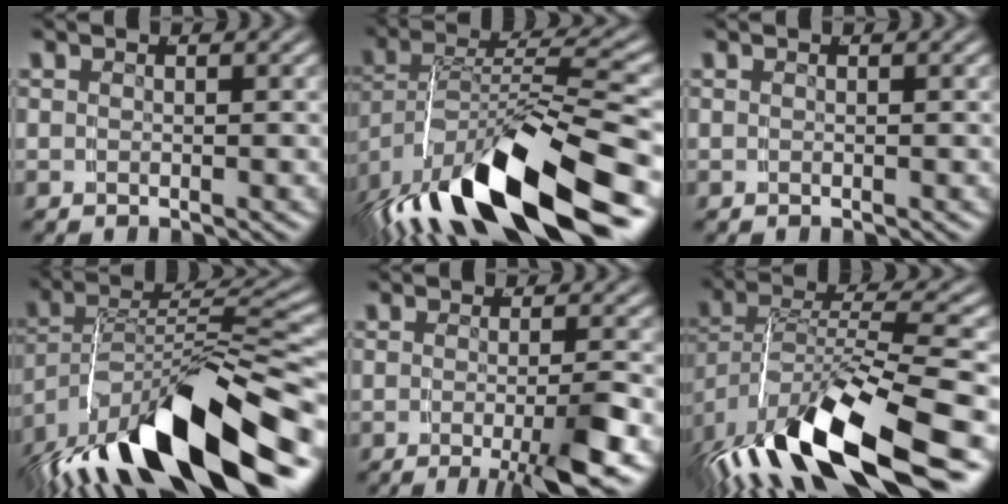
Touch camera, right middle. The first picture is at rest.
{"total": 11.5, "force": [-5.2, 4.7, 9.2], "torque": [-0.165, -0.010, -0.076]}
{"total": 0.0}
{"total": 13.8, "force": [-6.4, 6.3, 10.5], "torque": [-0.188, -0.015, -0.093]}
{"total": 5.6, "force": [-2.9, 0.7, 4.7], "torque": [-0.061, -0.007, -0.049]}
{"total": 10.4, "force": [-5.0, 3.8, 8.3], "torque": [-0.160, -0.019, -0.067]}